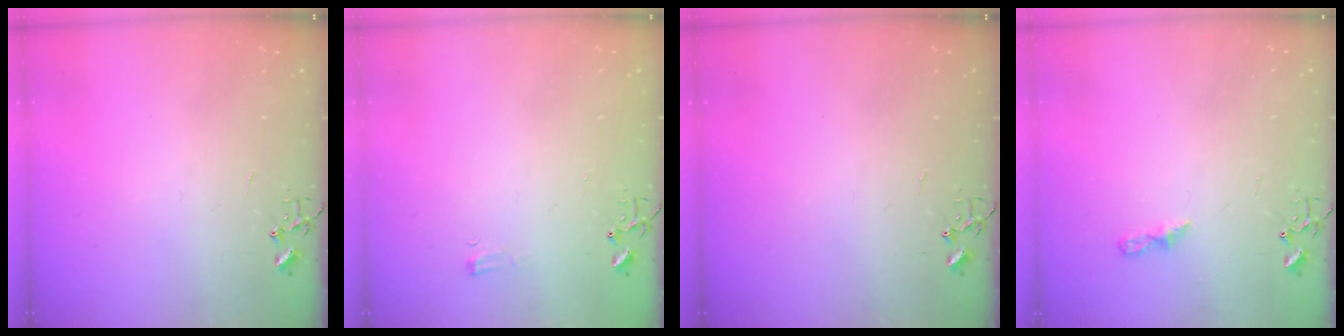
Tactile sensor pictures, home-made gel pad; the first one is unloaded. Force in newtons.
{"total": 4.4, "press": 4.3, "slide": 0.5}
{"total": 0.0}
{"total": 5.3, "press": 5.3, "slide": 0.6}